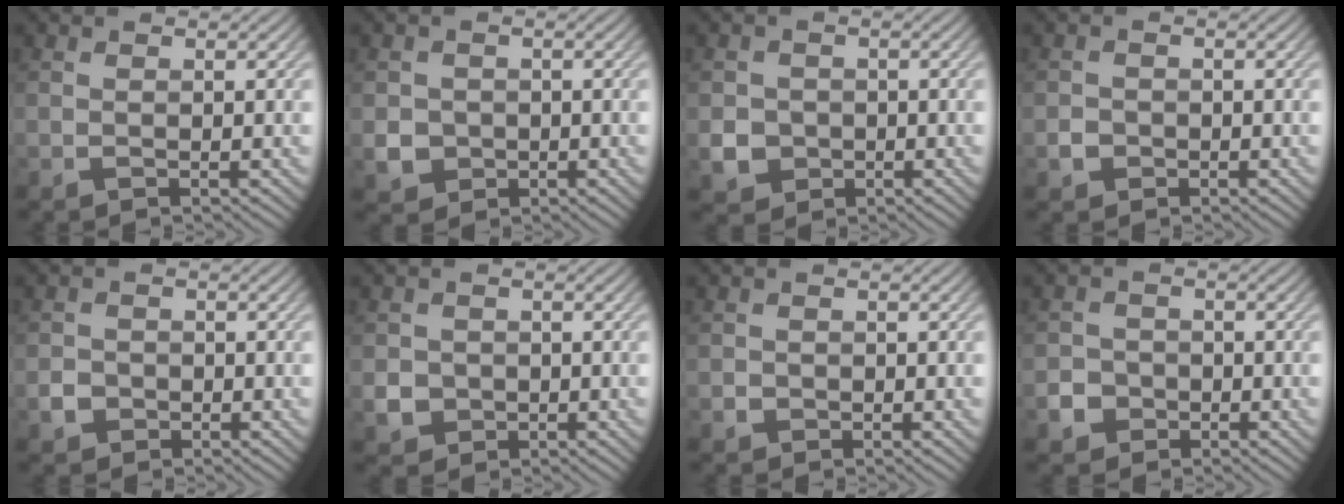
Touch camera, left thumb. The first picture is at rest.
{"total": 3.2, "force": [-0.6, 3.1, 0.9], "torque": [-0.023, -0.009, -0.013]}
{"total": 3.9, "force": [-0.9, 3.6, 1.1], "torque": [-0.032, -0.010, -0.026]}
{"total": 1.7, "force": [-0.7, 1.5, 0.4], "torque": [-0.005, -0.003, -0.017]}
{"total": 2.1, "force": [-0.9, 1.8, 0.6], "torque": [-0.009, -0.003, -0.019]}
{"total": 3.1, "force": [-0.7, 2.9, 0.9], "torque": [-0.020, -0.008, -0.013]}
{"total": 1.1, "force": [-0.4, 1.0, 0.2], "torque": [0.000, -0.005, -0.010]}
{"total": 3.2, "force": [-1.5, 2.8, 0.7], "torque": [-0.012, -0.003, -0.032]}